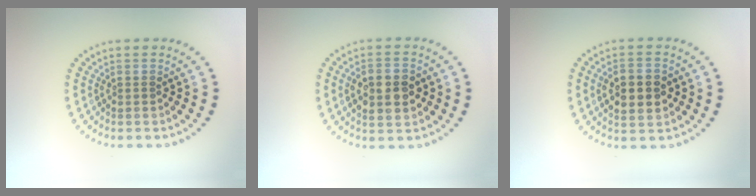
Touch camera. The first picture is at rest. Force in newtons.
{"total": 4.4, "press": 4.3, "slide": 0.5}
{"total": 5.0, "press": 5.0, "slide": 0.2}